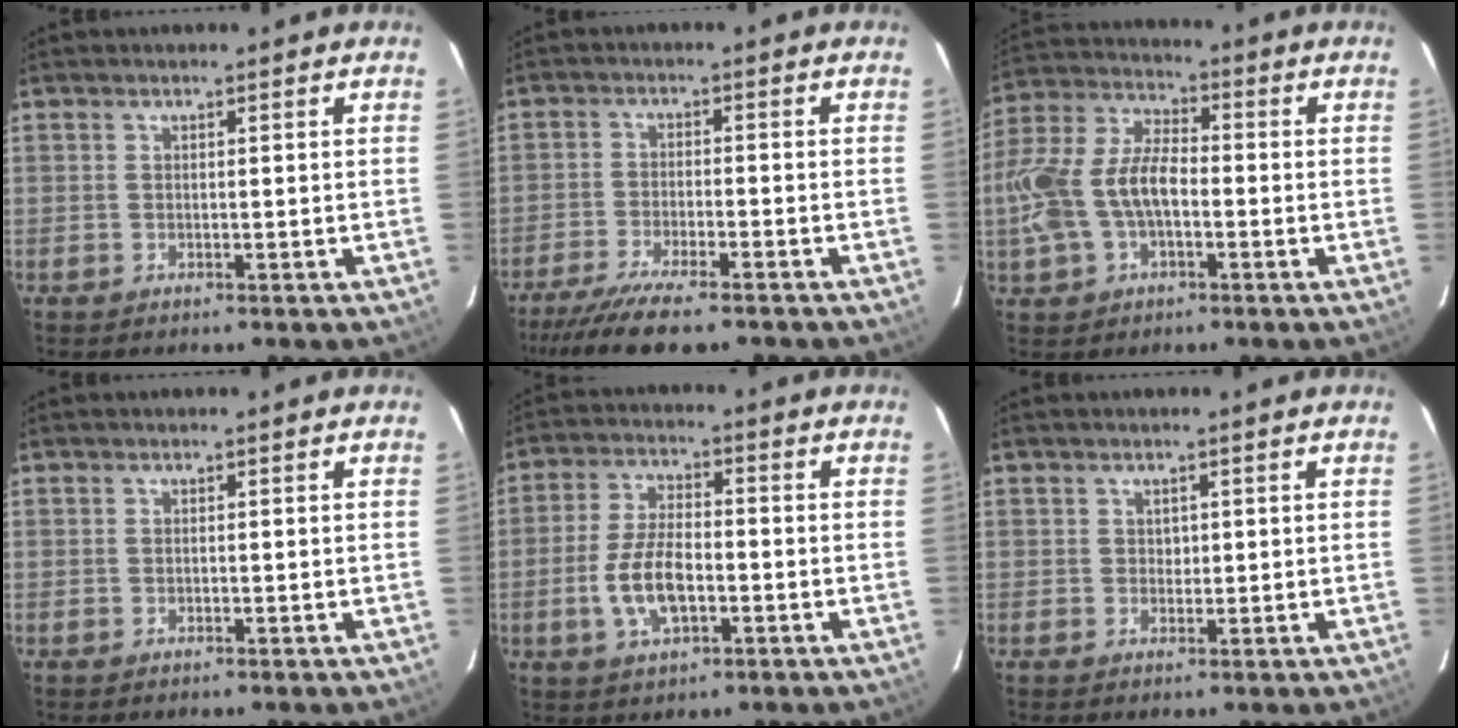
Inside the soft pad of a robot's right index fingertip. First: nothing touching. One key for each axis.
{"total": 11.3, "fx": -9.2, "fy": 2.1, "fz": 6.3, "tx": -0.147, "ty": -0.035, "tz": -0.161}
{"total": 14.5, "fx": -2.7, "fy": 8.3, "fz": 11.5, "tx": -0.253, "ty": 0.014, "tz": -0.050}
{"total": 0.0}
{"total": 9.6, "fx": -2.7, "fy": 4.5, "fz": 8.1, "tx": -0.167, "ty": -0.001, "tz": -0.047}
{"total": 1.2, "fx": 0.4, "fy": 1.1, "fz": 0.2, "tx": 0.002, "ty": 0.003, "tz": 0.007}